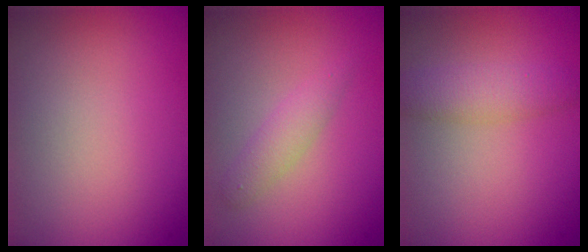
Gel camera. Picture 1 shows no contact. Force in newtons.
{"total": 1.9, "press": 1.9, "slide": 0.0}
{"total": 3.0, "press": 3.0, "slide": 0.0}